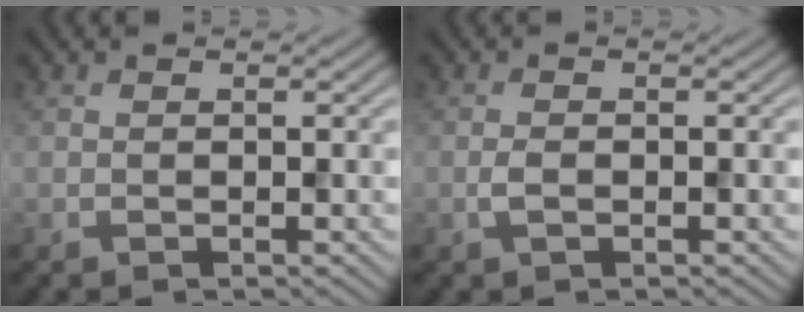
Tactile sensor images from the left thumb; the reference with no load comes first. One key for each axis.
{"total": 1.4, "fx": -0.5, "fy": 0.6, "fz": 1.2, "tx": -0.026, "ty": 0.002, "tz": -0.011}